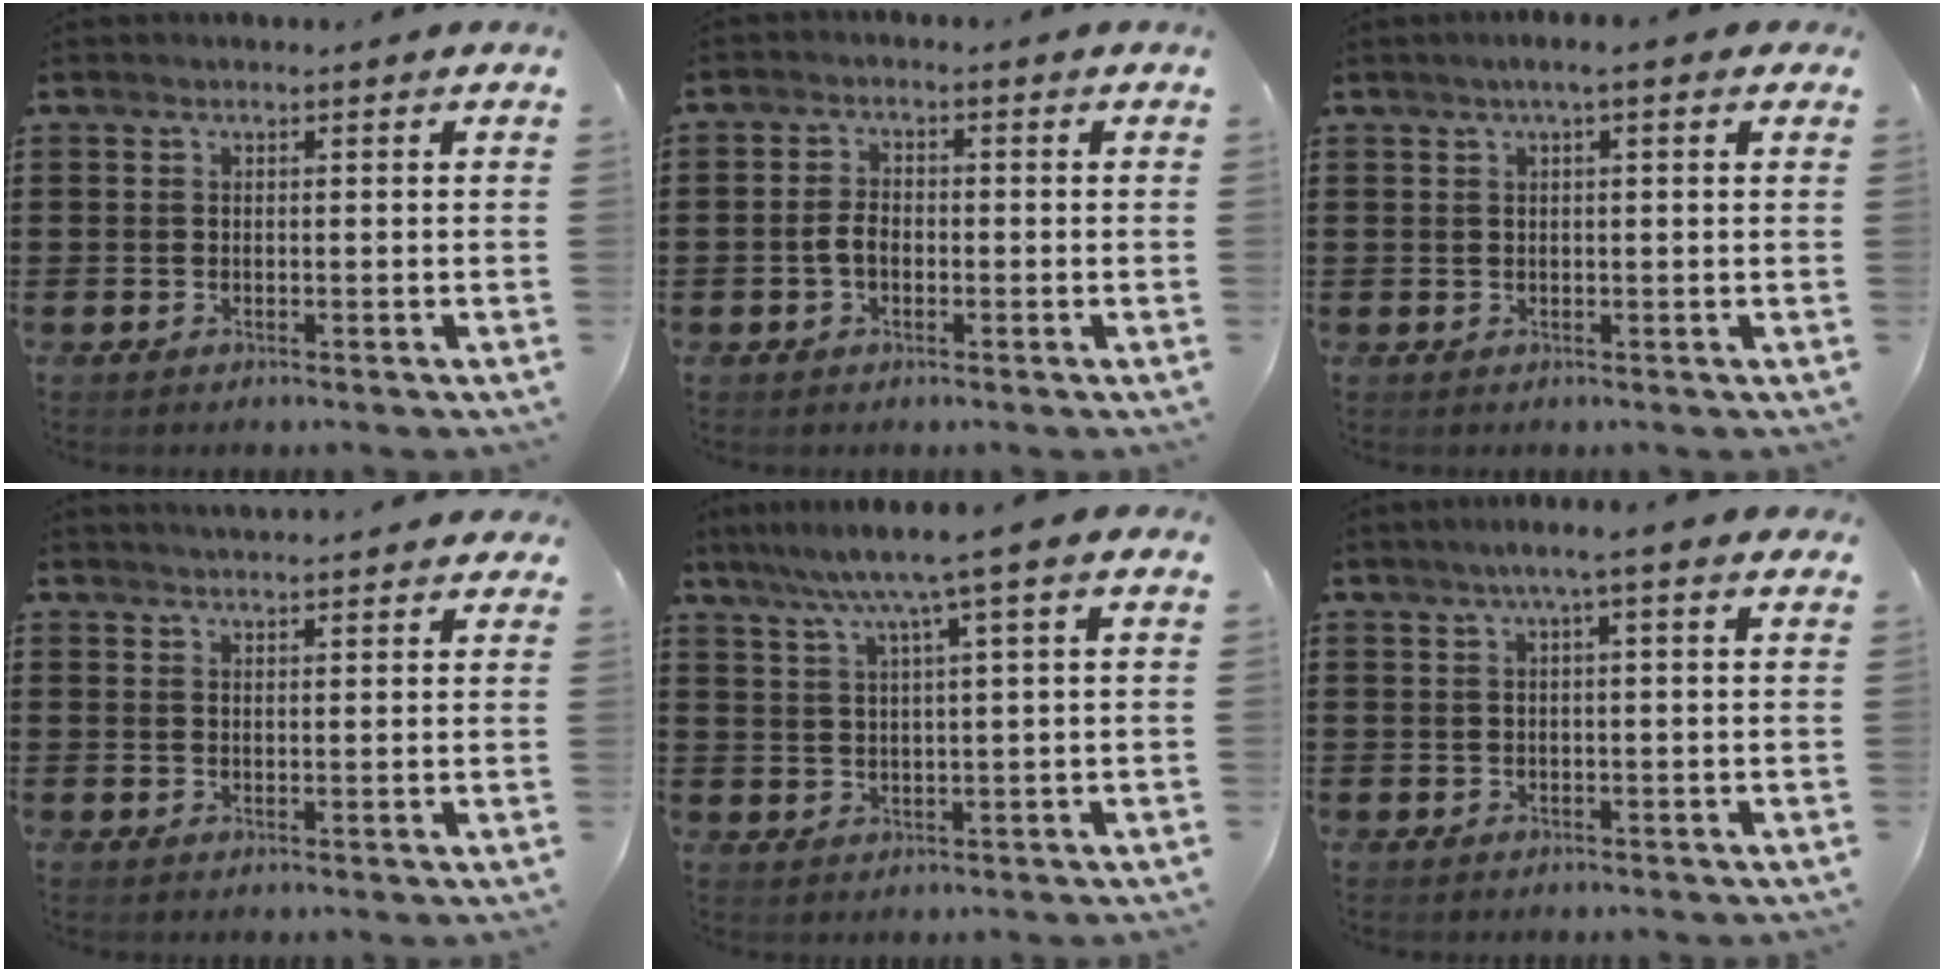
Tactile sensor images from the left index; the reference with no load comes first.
{"total": 3.0, "force": [-0.6, 1.7, 2.3], "torque": [-0.060, -0.001, -0.017]}
{"total": 2.0, "force": [1.0, 0.2, 1.8], "torque": [-0.037, 0.004, 0.016]}
{"total": 2.2, "force": [2.2, -0.1, 0.3], "torque": [-0.012, -0.003, 0.042]}
{"total": 6.3, "force": [3.7, -0.3, 5.1], "torque": [-0.112, -0.008, 0.057]}
{"total": 2.5, "force": [1.1, -0.1, 2.3], "torque": [-0.044, 0.002, 0.018]}